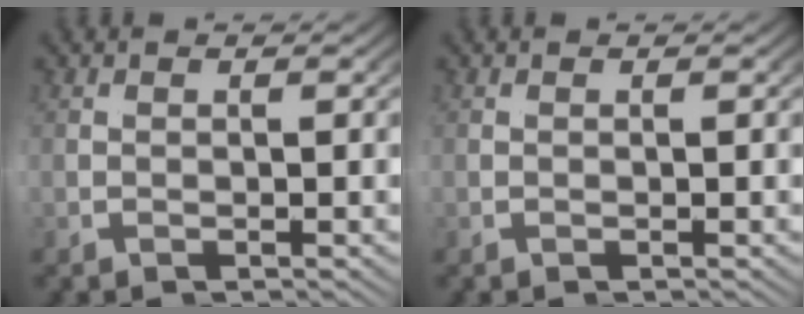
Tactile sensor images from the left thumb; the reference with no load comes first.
{"total": 0.0}